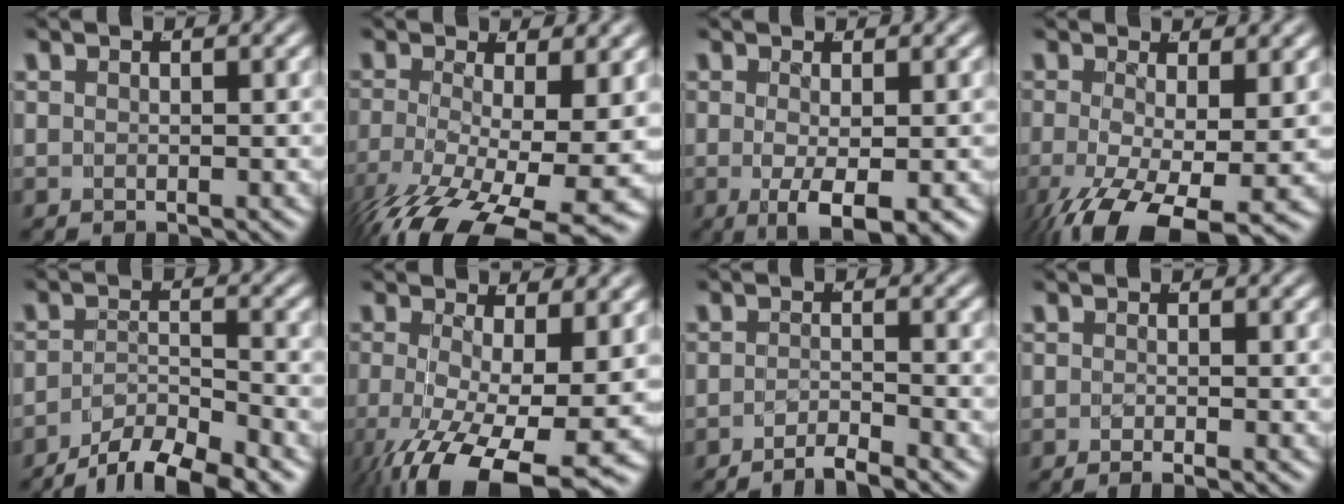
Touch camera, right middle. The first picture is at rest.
{"total": 9.9, "force": [-6.3, 3.6, 6.8], "torque": [-0.126, -0.052, -0.071]}
{"total": 5.3, "force": [-2.3, 1.7, 4.5], "torque": [-0.081, -0.032, -0.016]}
{"total": 7.2, "force": [-4.1, 2.9, 5.2], "torque": [-0.121, -0.058, -0.038]}
{"total": 7.5, "force": [-5.9, 2.7, 3.7], "torque": [-0.046, -0.013, -0.092]}
{"total": 9.7, "force": [-5.1, 4.0, 7.2], "torque": [-0.150, -0.061, -0.050]}
{"total": 2.8, "force": [-2.5, 0.2, 1.1], "torque": [-0.017, -0.003, -0.047]}
{"total": 0.9, "force": [-0.8, -0.1, 0.5], "torque": [-0.006, 0.001, -0.015]}